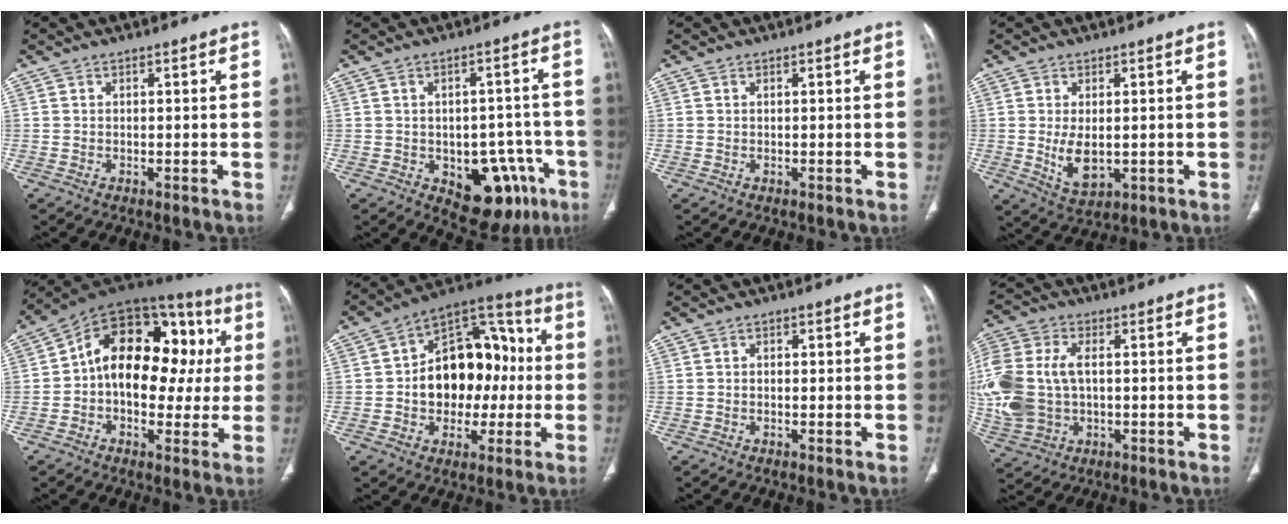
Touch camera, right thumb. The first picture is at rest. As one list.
[{"total": 13.8, "force": [-5.8, 8.3, 9.4], "torque": [-0.071, 0.029, -0.063]}, {"total": 0.0}, {"total": 6.3, "force": [-0.4, 3.6, 5.2], "torque": [-0.087, -0.015, 0.008]}, {"total": 22.7, "force": [2.1, 13.8, 17.9], "torque": [-0.224, 0.046, 0.020]}, {"total": 19.4, "force": [-0.4, 13.3, 14.1], "torque": [-0.154, 0.040, -0.005]}, {"total": 0.7, "force": [0.0, 0.5, 0.5], "torque": [-0.005, 0.001, -0.003]}, {"total": 19.1, "force": [0.1, 13.0, 14.0], "torque": [-0.366, 0.007, 0.014]}]